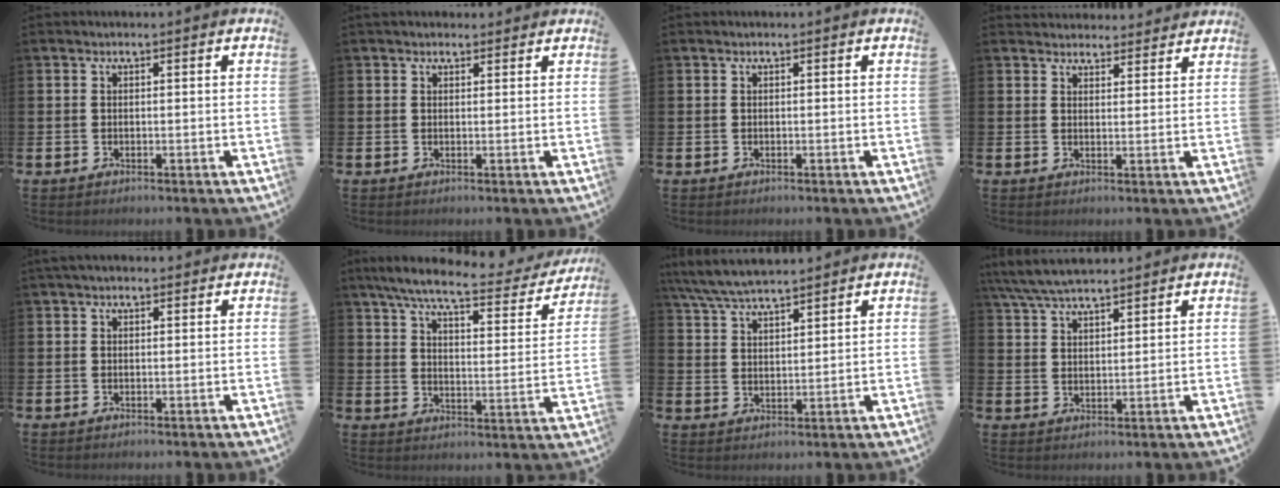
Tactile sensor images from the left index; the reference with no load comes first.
{"total": 1.0, "force": [0.8, 0.6, 0.0], "torque": [0.006, 0.003, 0.014]}
{"total": 0.0}
{"total": 3.0, "force": [2.9, 0.7, -0.5], "torque": [0.010, -0.020, 0.052]}
{"total": 1.1, "force": [0.9, 0.5, 0.4], "torque": [-0.001, 0.003, 0.015]}
{"total": 7.9, "force": [6.8, 1.1, 3.8], "torque": [-0.092, -0.043, 0.111]}
{"total": 5.9, "force": [5.7, 0.6, 1.5], "torque": [-0.055, -0.023, 0.106]}
{"total": 5.8, "force": [5.5, 0.9, 1.6], "torque": [-0.056, -0.017, 0.104]}